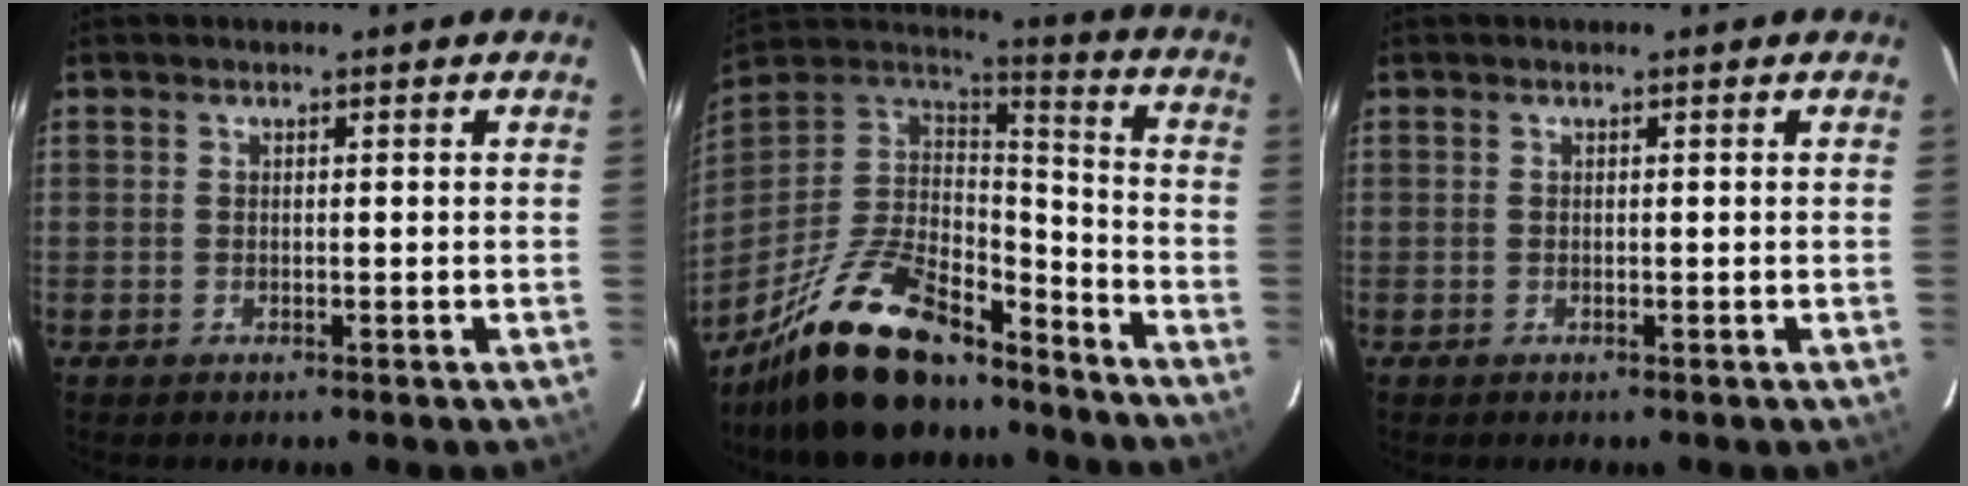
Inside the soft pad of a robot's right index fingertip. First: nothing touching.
{"total": 25.0, "force": [-18.4, 9.7, 13.9], "torque": [-0.280, -0.002, -0.298]}
{"total": 0.0}